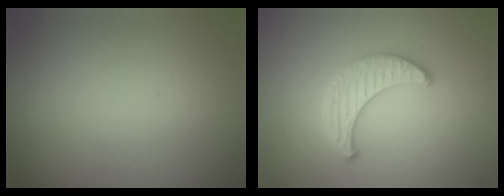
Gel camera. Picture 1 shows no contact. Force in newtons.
{"total": 2.4, "press": 2.4, "slide": 0.1}